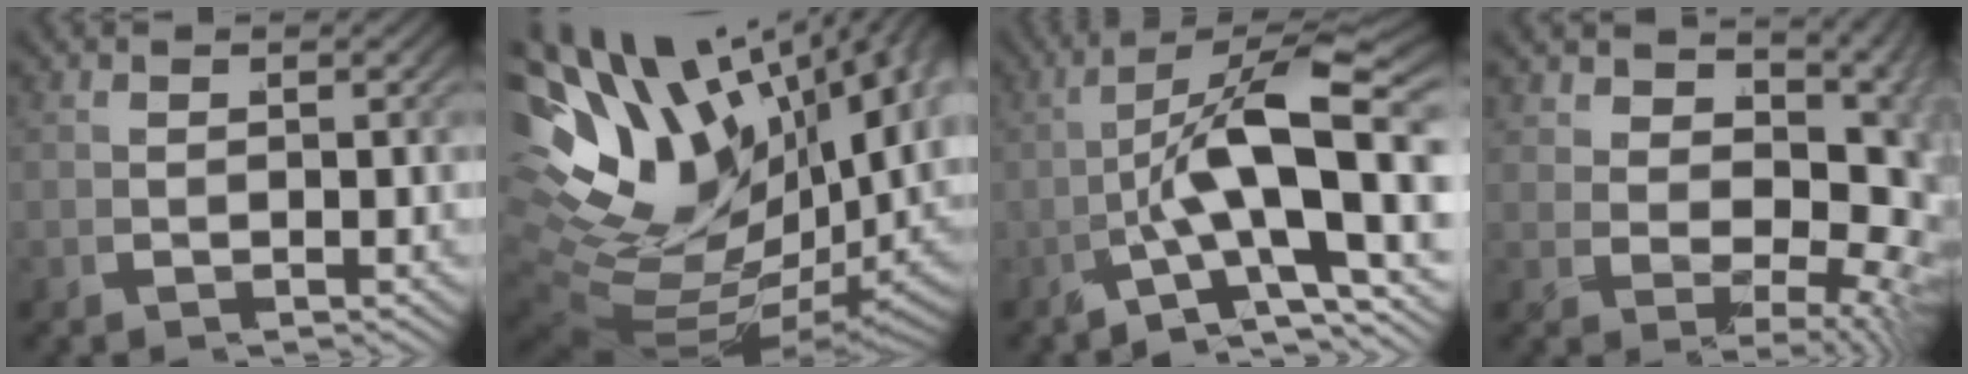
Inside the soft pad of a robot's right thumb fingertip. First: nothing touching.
{"total": 19.1, "force": [1.8, 12.5, 14.3], "torque": [-0.278, -0.018, 0.043]}
{"total": 7.4, "force": [-0.1, 1.8, 7.2], "torque": [-0.132, 0.004, -0.007]}
{"total": 10.8, "force": [1.5, 7.0, 8.0], "torque": [-0.119, -0.017, 0.033]}